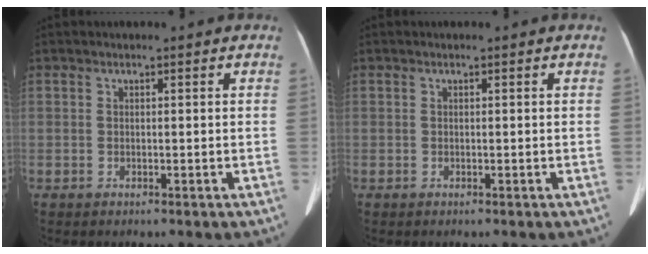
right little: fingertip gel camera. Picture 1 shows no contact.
{"total": 0.0}